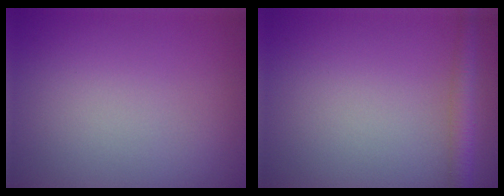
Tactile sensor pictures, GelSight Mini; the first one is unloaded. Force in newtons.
{"total": 2.4, "press": 2.4, "slide": 0.1}